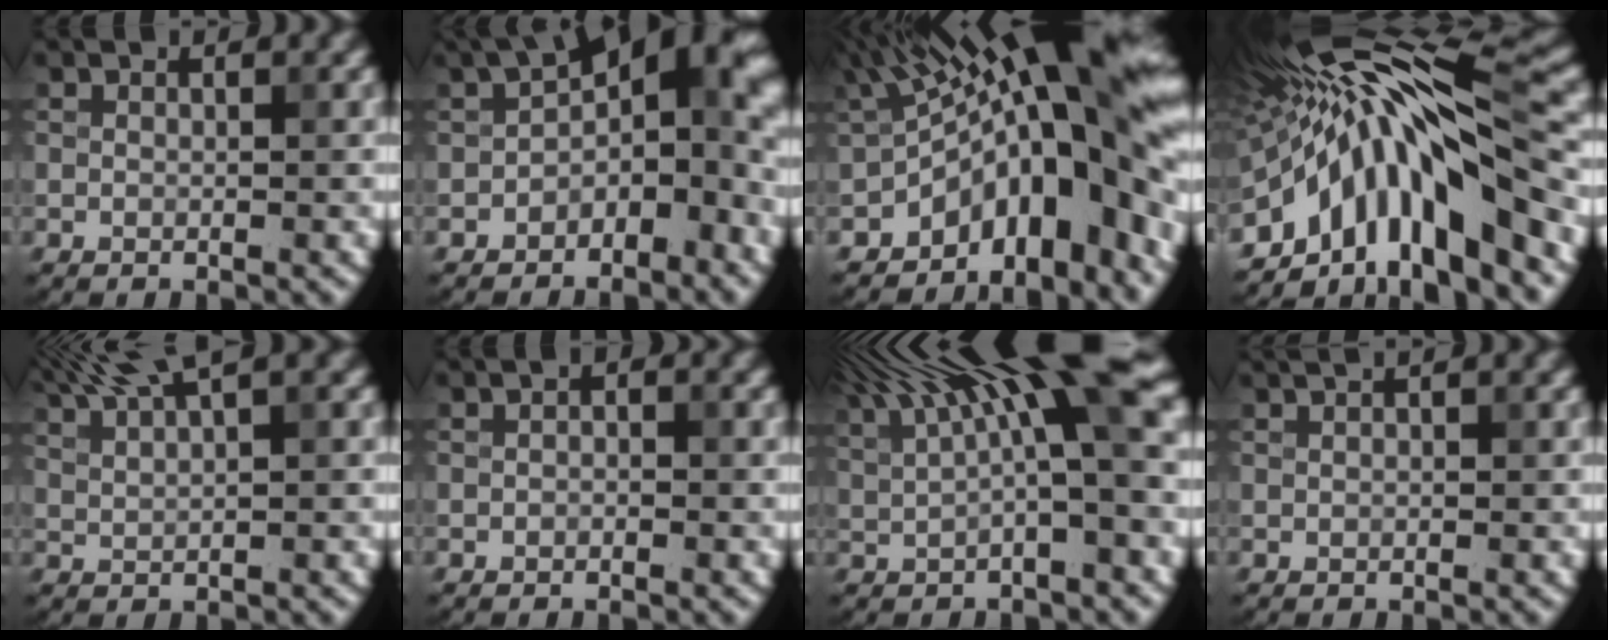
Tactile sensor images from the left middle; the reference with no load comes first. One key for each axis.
{"total": 9.5, "fx": -1.0, "fy": 5.5, "fz": 7.7, "tx": -0.080, "ty": 0.018, "tz": -0.031}
{"total": 15.7, "fx": -0.5, "fy": 6.9, "fz": 14.0, "tx": -0.159, "ty": 0.039, "tz": -0.021}
{"total": 14.3, "fx": -5.0, "fy": 4.5, "fz": 12.7, "tx": -0.189, "ty": 0.019, "tz": -0.079}
{"total": 5.6, "fx": 4.3, "fy": 1.2, "fz": 3.4, "tx": -0.058, "ty": 0.017, "tz": 0.058}
{"total": 0.6, "fx": -0.2, "fy": 0.5, "fz": 0.3, "tx": -0.006, "ty": 0.001, "tz": -0.003}
{"total": 12.3, "fx": 5.4, "fy": 2.9, "fz": 10.6, "tx": -0.164, "ty": 0.015, "tz": 0.092}
{"total": 3.4, "fx": 1.7, "fy": 1.6, "fz": 2.4, "tx": -0.008, "ty": 0.024, "tz": 0.001}